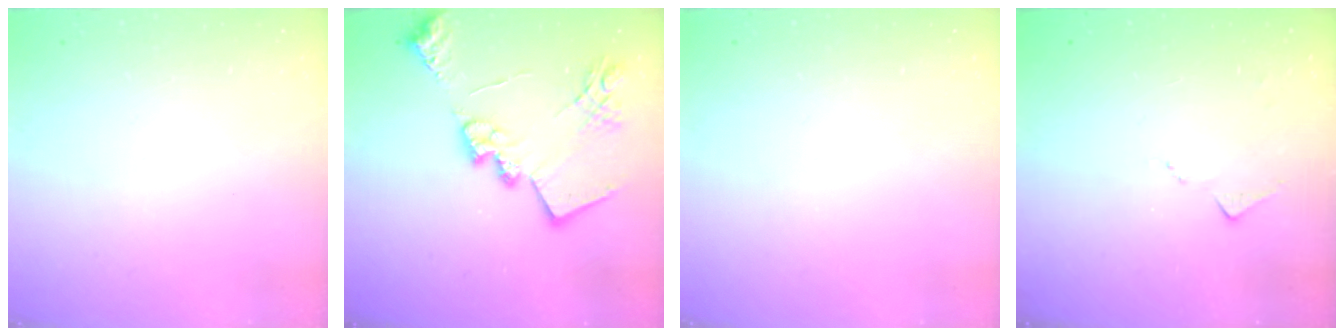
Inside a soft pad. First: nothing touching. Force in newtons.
{"total": 19.5, "press": 19.4, "slide": 1.7}
{"total": 0.0}
{"total": 6.0, "press": 5.9, "slide": 0.7}